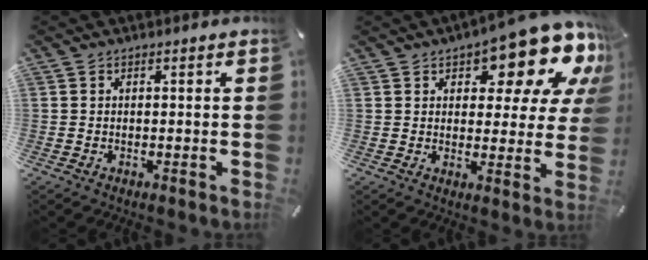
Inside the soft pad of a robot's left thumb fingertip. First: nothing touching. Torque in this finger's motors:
{"motor_torque": [2.49, 2.52, 1.72, -1.05, 0.13]}